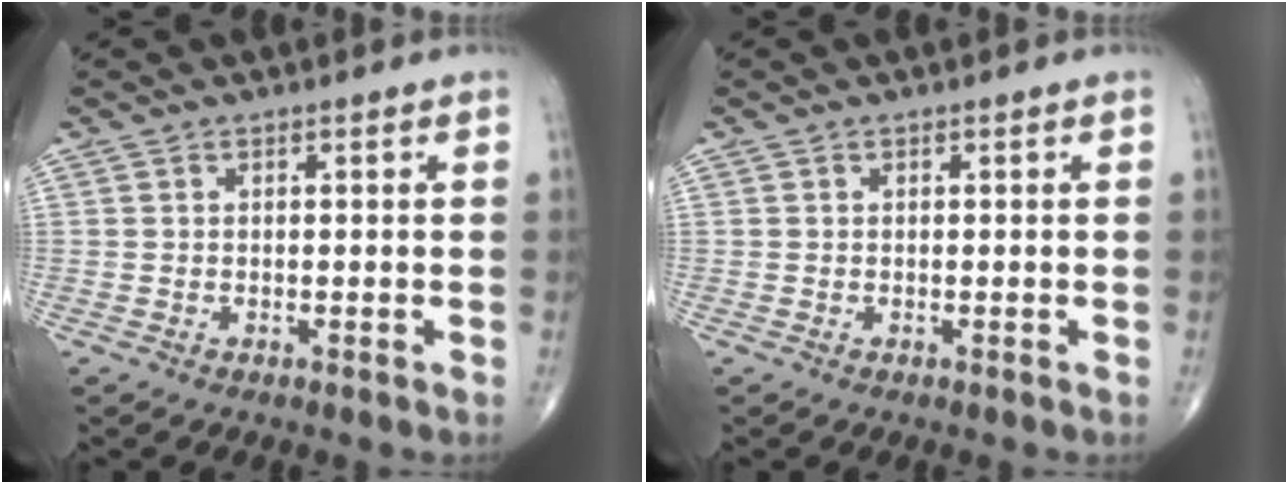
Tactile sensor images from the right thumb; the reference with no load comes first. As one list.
[{"total": 0.0}]